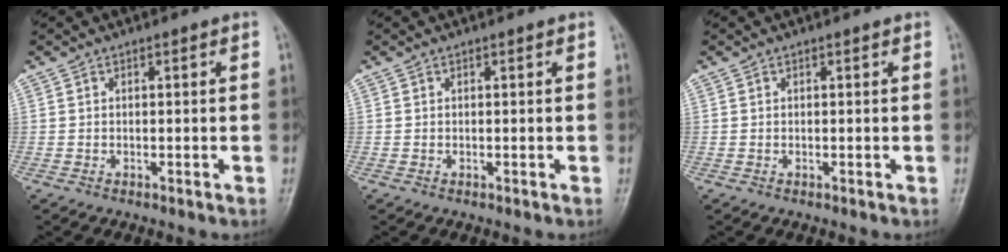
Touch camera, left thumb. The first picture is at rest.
{"total": 0.0}
{"total": 0.0}